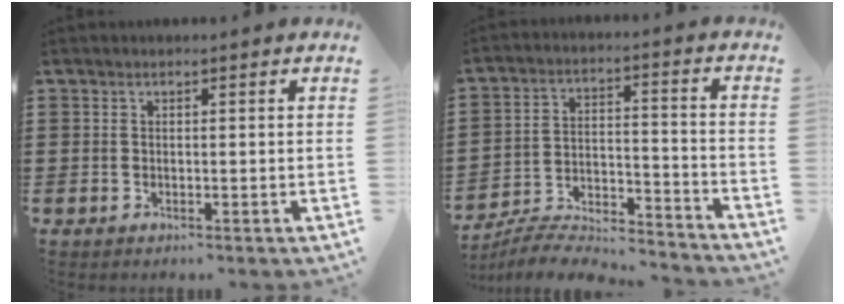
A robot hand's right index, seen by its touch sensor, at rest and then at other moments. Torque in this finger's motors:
{"motor_torque": [-0.07, 0.04, 0.66, 0.14]}